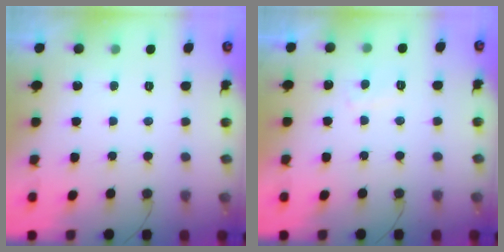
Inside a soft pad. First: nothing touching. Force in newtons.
{"total": 3.0, "press": 2.9, "slide": 0.8}